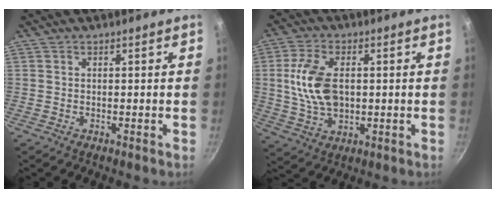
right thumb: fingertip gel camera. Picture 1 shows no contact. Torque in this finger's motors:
{"motor_torque": [-0.68, 0.96, 0.77, 0.77, 0.04]}